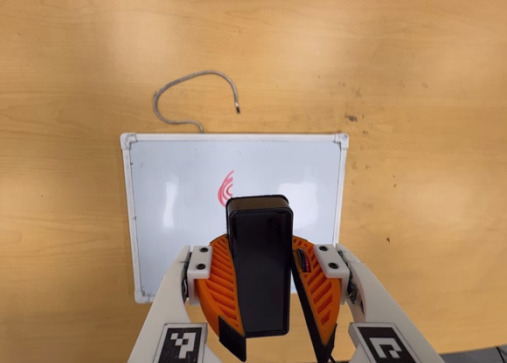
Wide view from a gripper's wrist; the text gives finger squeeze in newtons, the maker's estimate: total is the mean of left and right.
{"total": 10.8, "left": 11.1, "right": 10.4}